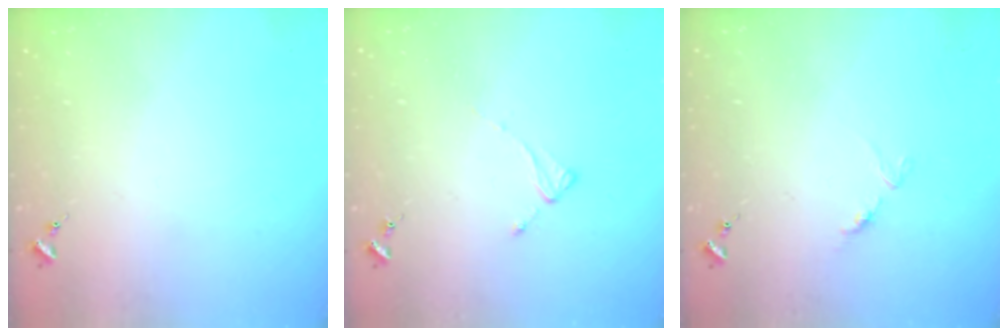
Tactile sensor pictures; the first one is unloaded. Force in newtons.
{"total": 2.0, "press": 2.0, "slide": 0.3}
{"total": 3.2, "press": 3.2, "slide": 0.4}